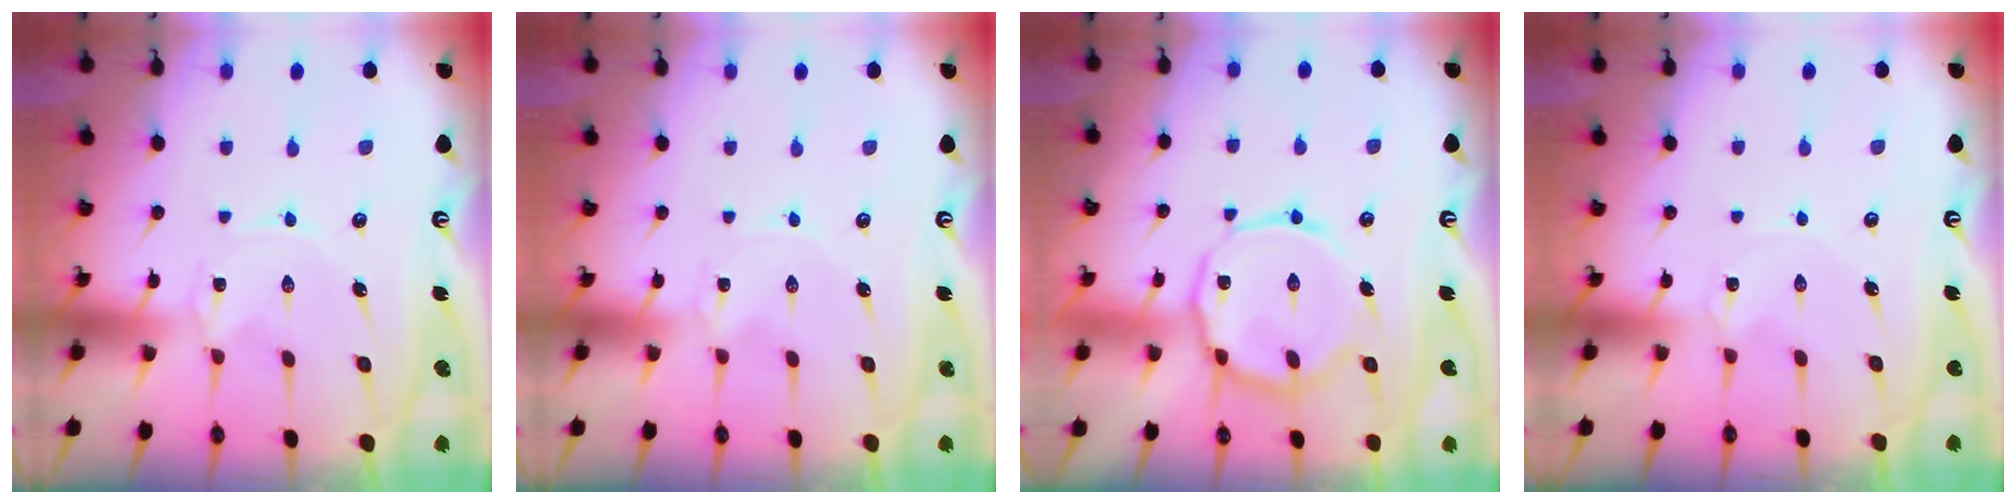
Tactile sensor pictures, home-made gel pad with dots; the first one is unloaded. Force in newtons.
{"total": 0.0}
{"total": 15.2, "press": 15.2, "slide": 1.1}
{"total": 0.0}